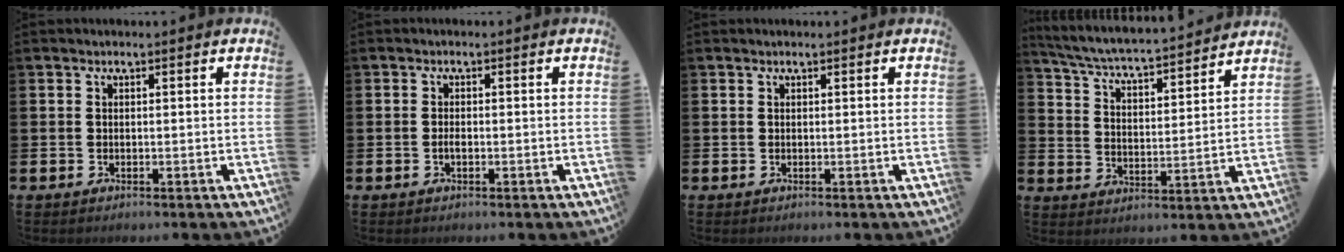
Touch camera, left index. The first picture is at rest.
{"total": 1.0, "force": [-0.3, 0.4, 0.9], "torque": [-0.011, -0.002, -0.008]}
{"total": 0.0}
{"total": 5.3, "force": [5.2, 0.0, 1.3], "torque": [-0.052, -0.047, 0.083]}